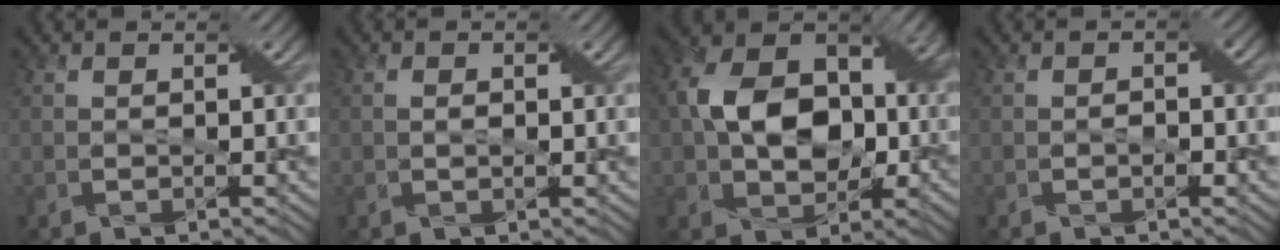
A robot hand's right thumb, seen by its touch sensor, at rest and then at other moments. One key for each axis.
{"total": 1.4, "fx": 0.1, "fy": 0.9, "fz": 1.1, "tx": -0.020, "ty": 0.000, "tz": 0.005}
{"total": 12.0, "fx": 0.1, "fy": 8.4, "fz": 8.5, "tx": -0.152, "ty": 0.021, "tz": -0.010}
{"total": 1.1, "fx": -0.4, "fy": 0.7, "fz": 0.8, "tx": -0.012, "ty": 0.004, "tz": -0.006}